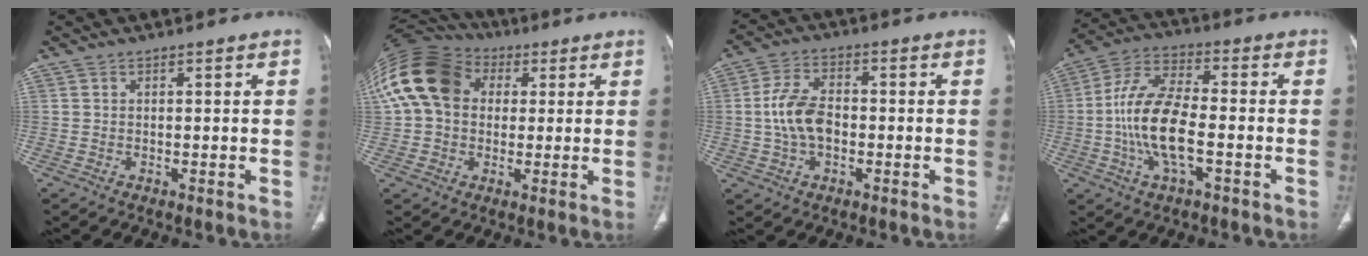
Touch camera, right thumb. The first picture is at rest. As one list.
[{"total": 19.6, "force": [4.3, 15.0, 11.9], "torque": [-0.255, 0.052, 0.074]}, {"total": 8.7, "force": [-0.8, 5.4, 6.7], "torque": [-0.126, 0.018, -0.018]}, {"total": 13.9, "force": [-2.8, 5.9, 12.3], "torque": [-0.249, 0.026, -0.055]}]